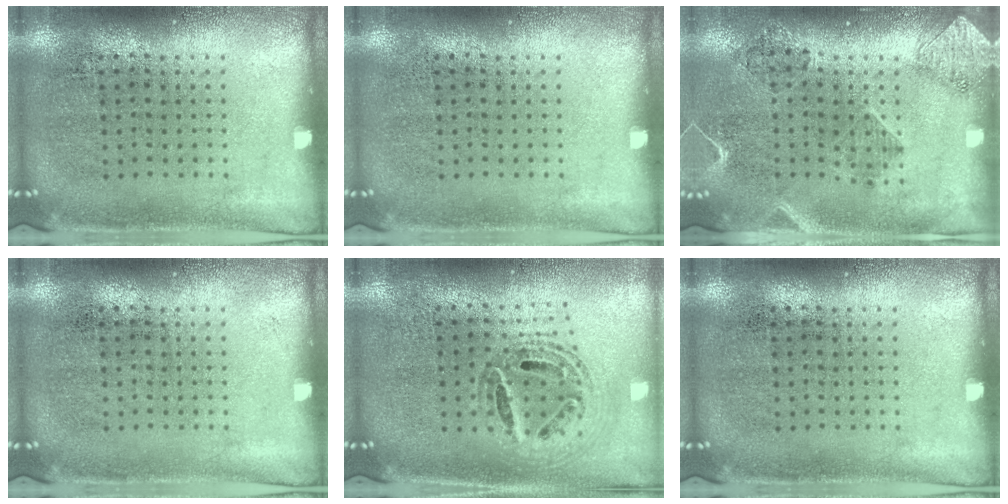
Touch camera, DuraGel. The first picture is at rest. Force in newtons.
{"total": 0.0}
{"total": 1.9, "press": 1.6, "slide": 0.9}
{"total": 0.0}
{"total": 0.9, "press": 0.9, "slide": 0.2}
{"total": 0.0}